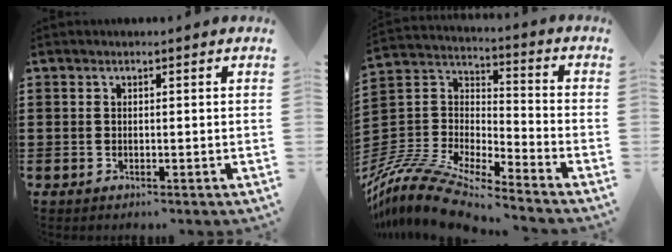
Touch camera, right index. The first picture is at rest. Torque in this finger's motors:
{"motor_torque": [-1.03, 1.11, 0.74, 0.21]}